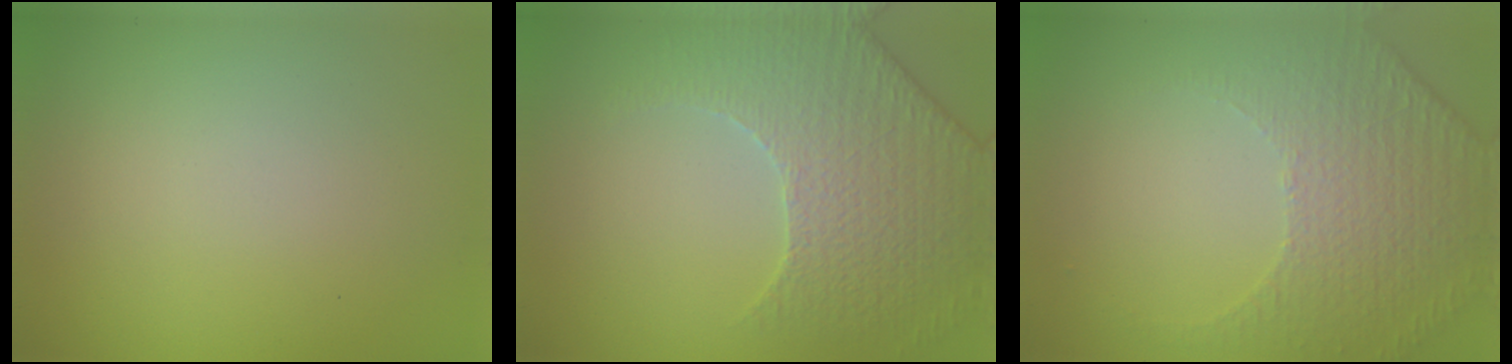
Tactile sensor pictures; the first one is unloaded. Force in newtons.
{"total": 4.7, "press": 4.6, "slide": 1.2}
{"total": 5.2, "press": 3.4, "slide": 4.0}